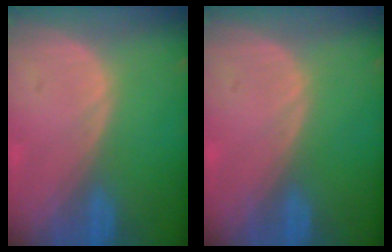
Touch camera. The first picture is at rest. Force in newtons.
{"total": 0.0}